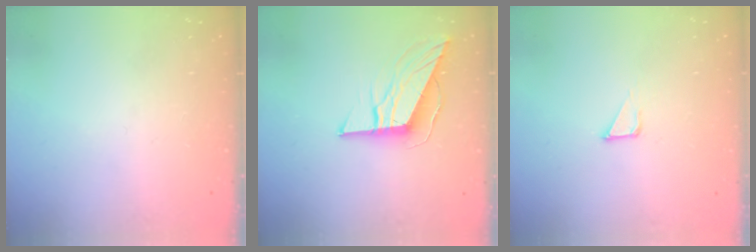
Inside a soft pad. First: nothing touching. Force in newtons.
{"total": 9.4, "press": 9.4, "slide": 0.6}
{"total": 2.8, "press": 2.8, "slide": 0.1}